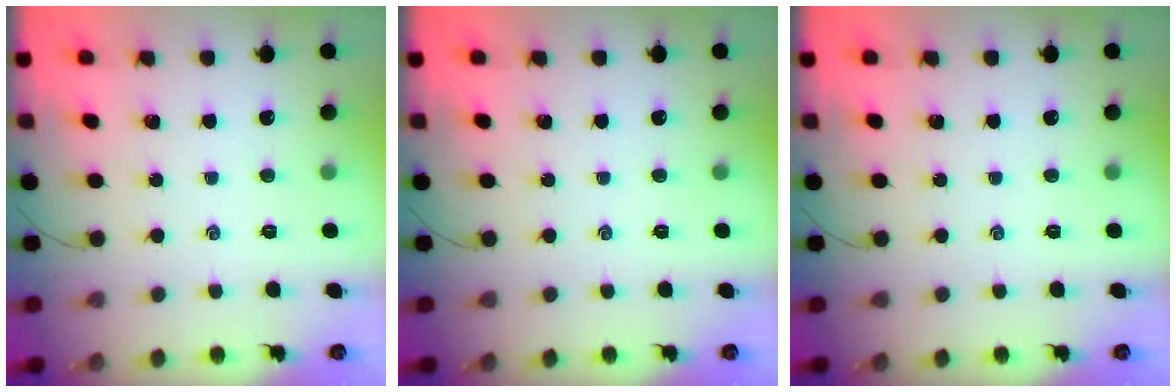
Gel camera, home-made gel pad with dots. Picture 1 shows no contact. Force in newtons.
{"total": 0.0}
{"total": 0.0}